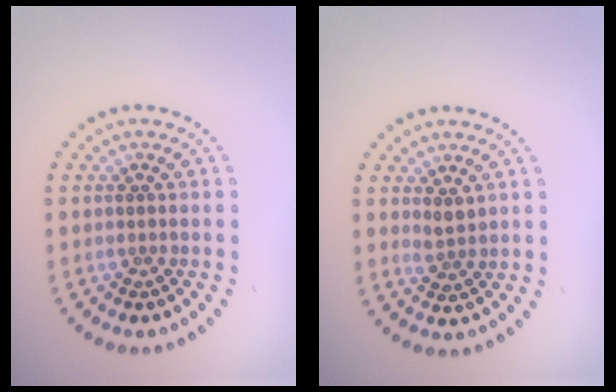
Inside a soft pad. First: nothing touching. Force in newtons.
{"total": 1.5, "press": 1.3, "slide": 0.7}